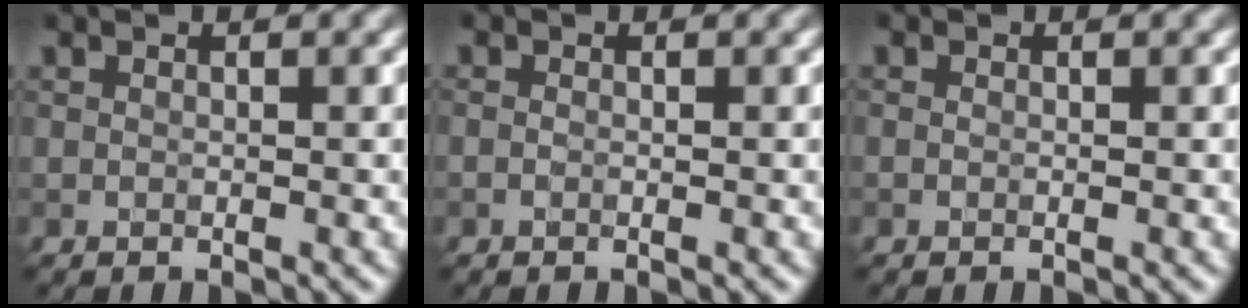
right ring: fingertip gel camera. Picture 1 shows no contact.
{"total": 0.0}
{"total": 0.0}